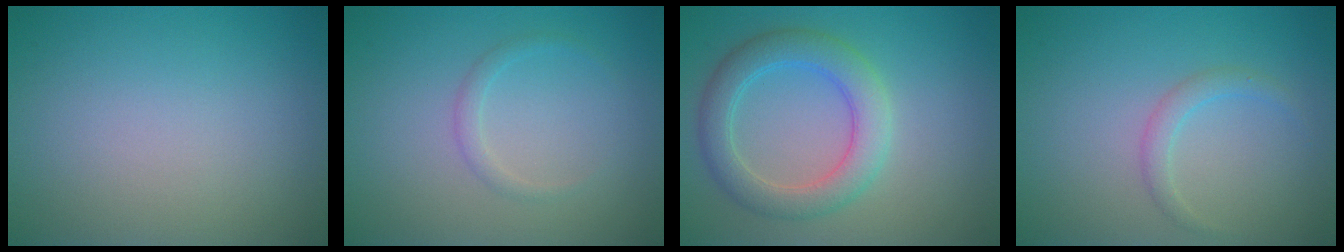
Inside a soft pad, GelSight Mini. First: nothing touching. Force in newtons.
{"total": 1.1, "press": 1.1, "slide": 0.1}
{"total": 4.4, "press": 4.4, "slide": 0.2}
{"total": 1.4, "press": 1.4, "slide": 0.1}